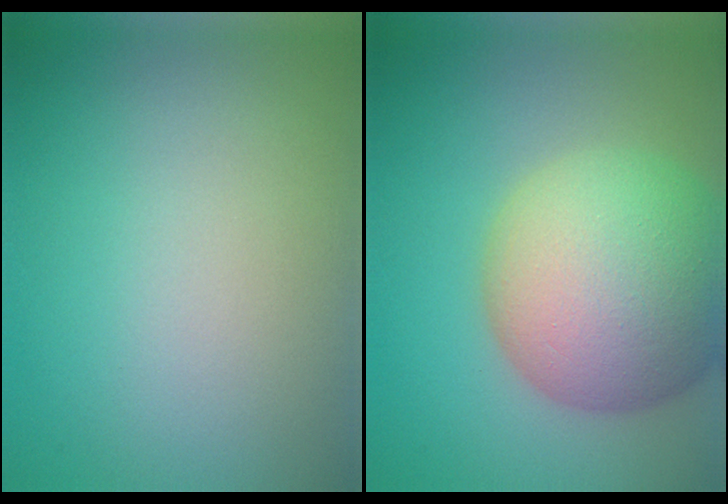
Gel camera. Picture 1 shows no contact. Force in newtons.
{"total": 12.0, "press": 11.9, "slide": 0.7}